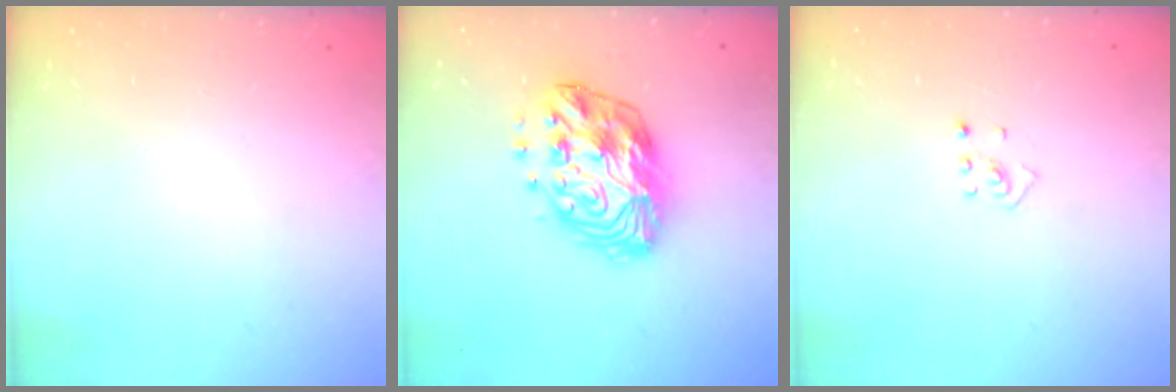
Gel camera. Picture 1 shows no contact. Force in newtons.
{"total": 15.1, "press": 15.1, "slide": 0.7}
{"total": 2.0, "press": 1.9, "slide": 0.8}